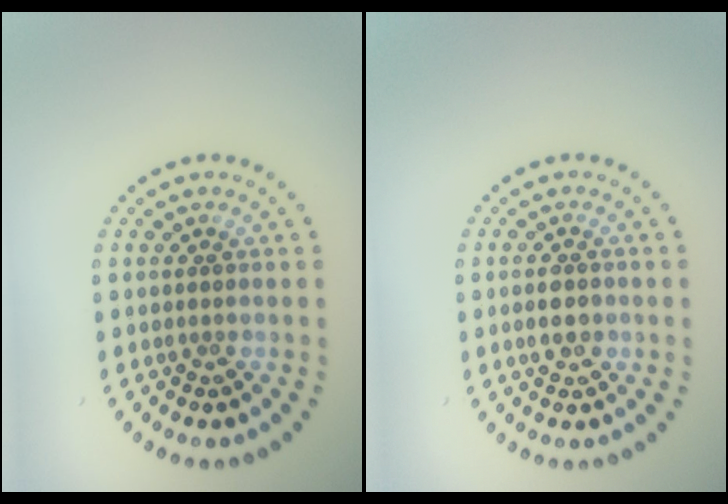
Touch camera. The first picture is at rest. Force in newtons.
{"total": 2.4, "press": 2.4, "slide": 0.0}